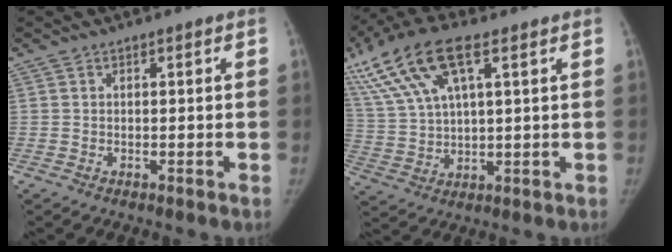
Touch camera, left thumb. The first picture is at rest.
{"total": 15.9, "force": [7.7, 6.2, 12.5], "torque": [-0.266, 0.006, 0.147]}